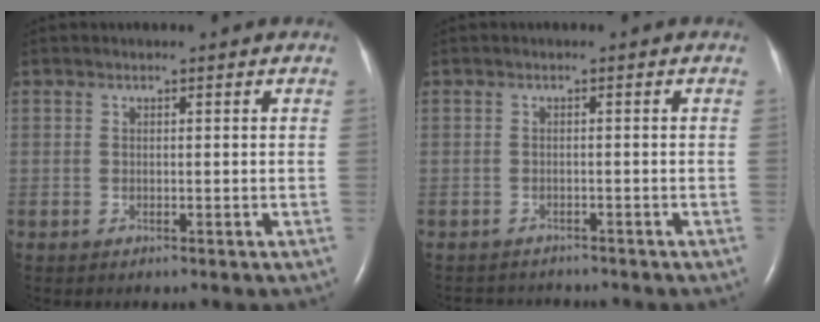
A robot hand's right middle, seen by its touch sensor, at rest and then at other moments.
{"total": 3.9, "force": [-3.8, 0.9, 0.3], "torque": [-0.004, -0.005, -0.053]}